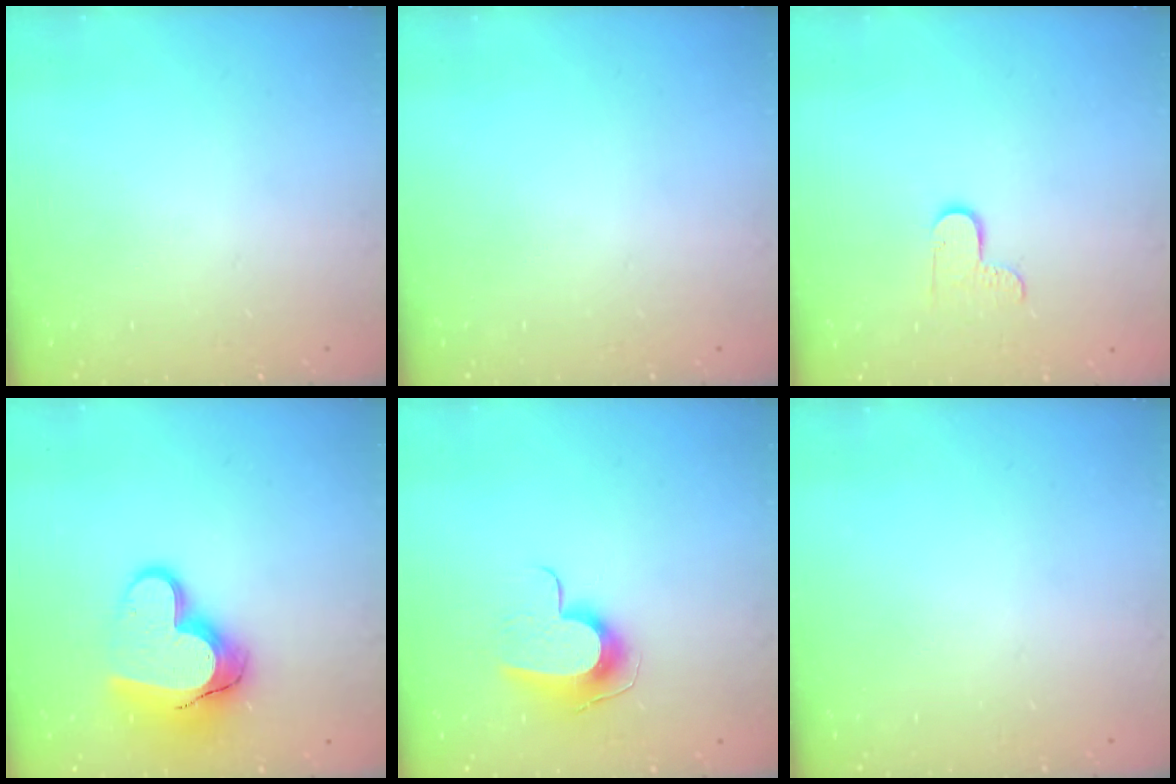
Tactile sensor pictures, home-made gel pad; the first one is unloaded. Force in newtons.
{"total": 0.0}
{"total": 6.0, "press": 6.0, "slide": 0.4}
{"total": 16.2, "press": 16.2, "slide": 1.3}
{"total": 10.1, "press": 10.1, "slide": 0.5}
{"total": 0.0}